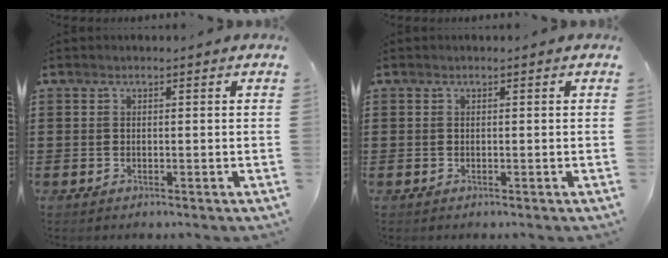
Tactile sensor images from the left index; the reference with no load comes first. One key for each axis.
{"total": 0.0}